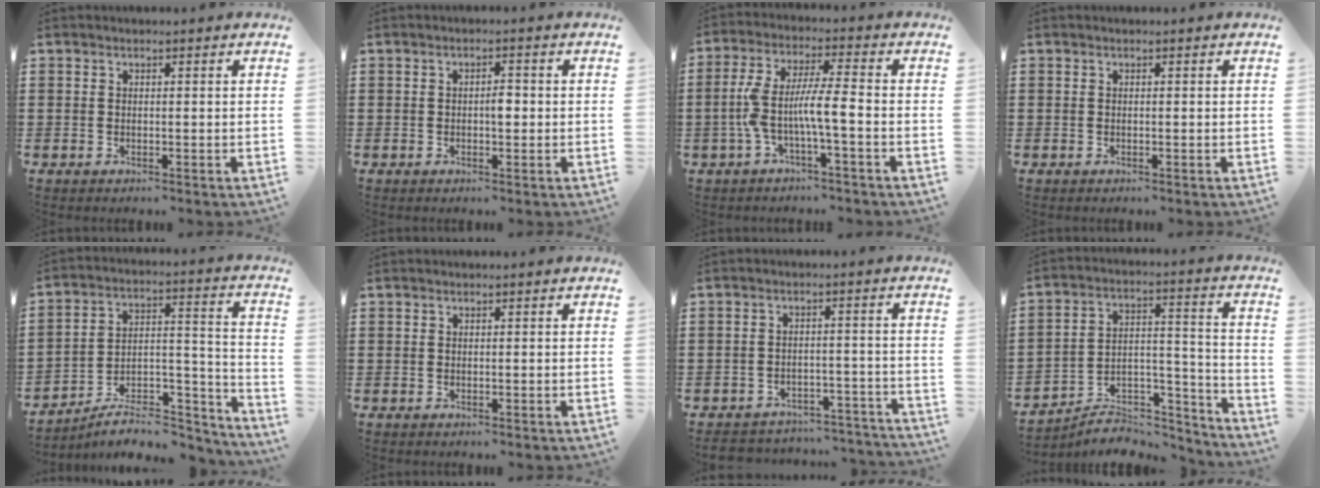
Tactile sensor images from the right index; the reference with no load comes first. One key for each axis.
{"total": 2.0, "fx": -0.2, "fy": 0.7, "fz": 1.8, "tx": -0.034, "ty": 0.002, "tz": -0.005}
{"total": 7.4, "fx": -2.3, "fy": 1.0, "fz": 6.9, "tx": -0.151, "ty": -0.007, "tz": -0.052}
{"total": 0.0}
{"total": 7.6, "fx": -6.4, "fy": 2.4, "fz": 3.3, "tx": -0.042, "ty": 0.015, "tz": -0.119}
{"total": 0.0}
{"total": 3.5, "fx": -3.5, "fy": 0.5, "fz": 0.4, "tx": -0.012, "ty": 0.004, "tz": -0.073}
{"total": 6.6, "fx": -6.0, "fy": 2.2, "fz": 1.7, "tx": -0.022, "ty": 0.013, "tz": -0.115}